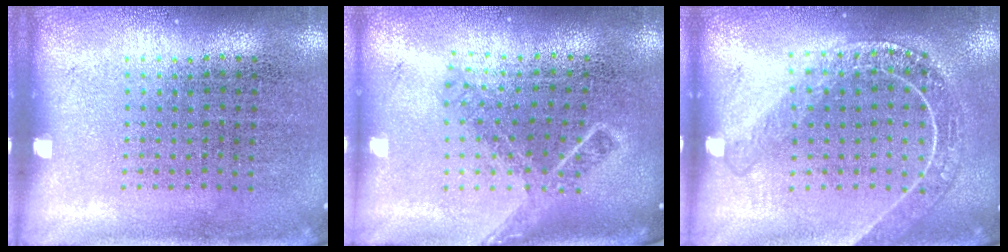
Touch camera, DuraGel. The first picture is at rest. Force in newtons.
{"total": 1.8, "press": 1.3, "slide": 1.3}
{"total": 1.8, "press": 1.6, "slide": 0.8}